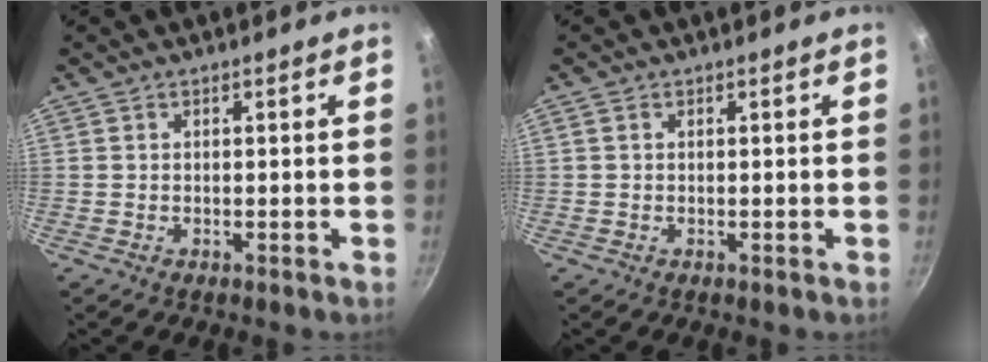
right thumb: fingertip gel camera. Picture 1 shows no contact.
{"total": 0.7, "force": [0.2, 0.5, 0.4], "torque": [-0.009, 0.003, 0.004]}